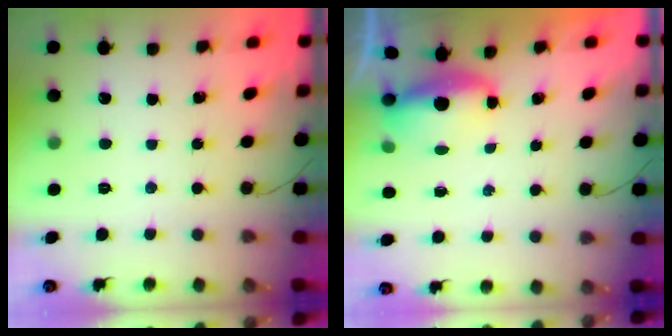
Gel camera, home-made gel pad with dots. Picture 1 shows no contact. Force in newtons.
{"total": 4.5, "press": 4.4, "slide": 0.6}